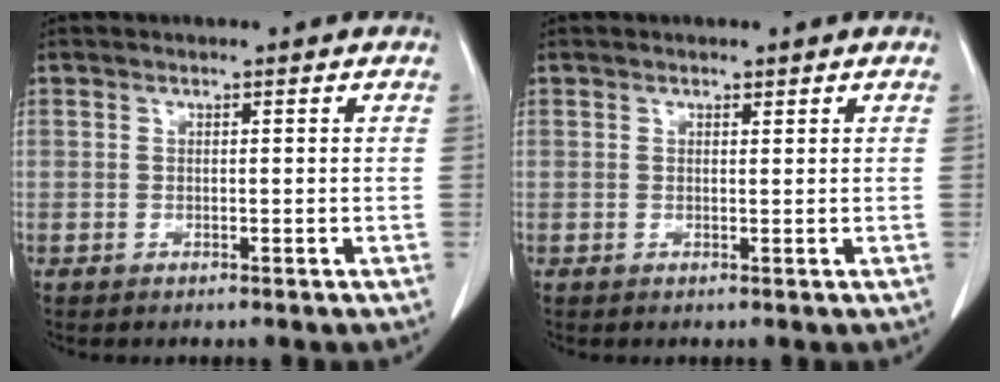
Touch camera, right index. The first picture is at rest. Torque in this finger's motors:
{"motor_torque": [-0.14, -0.14, 0.00, -0.01]}